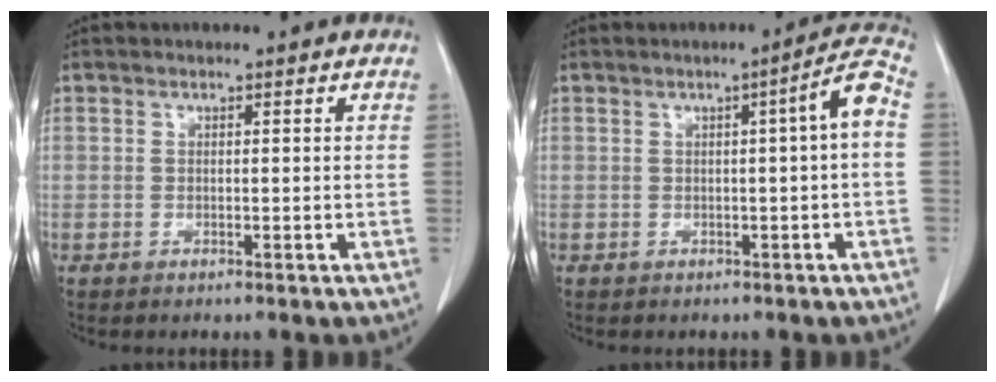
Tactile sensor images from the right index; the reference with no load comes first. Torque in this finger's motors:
{"motor_torque": [0.49, -0.13, 0.16, 0.04]}